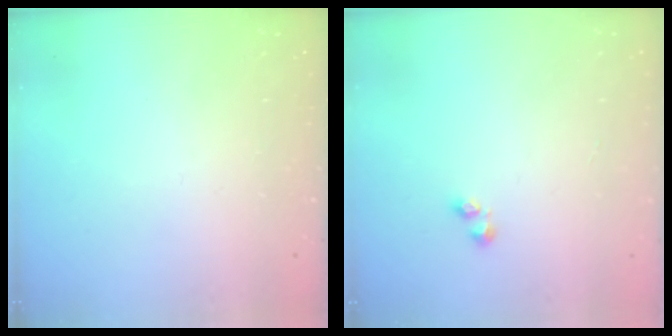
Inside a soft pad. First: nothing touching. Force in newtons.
{"total": 1.6, "press": 1.5, "slide": 0.4}